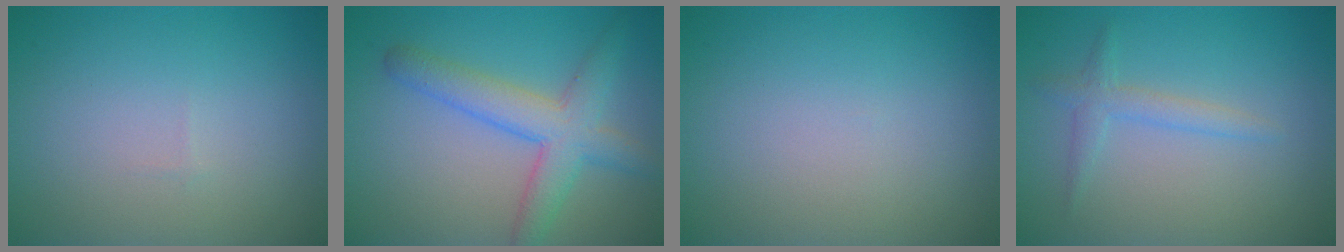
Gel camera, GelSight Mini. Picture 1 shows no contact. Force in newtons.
{"total": 4.9, "press": 4.9, "slide": 0.2}
{"total": 0.0}
{"total": 1.8, "press": 1.7, "slide": 0.1}